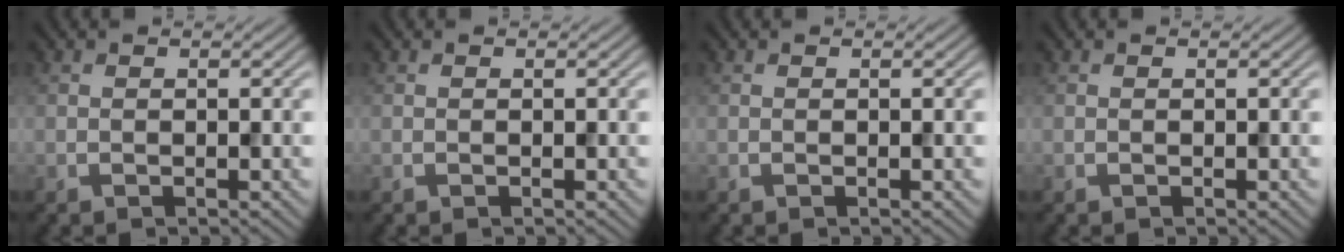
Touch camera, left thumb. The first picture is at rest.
{"total": 0.0}
{"total": 0.0}
{"total": 0.0}